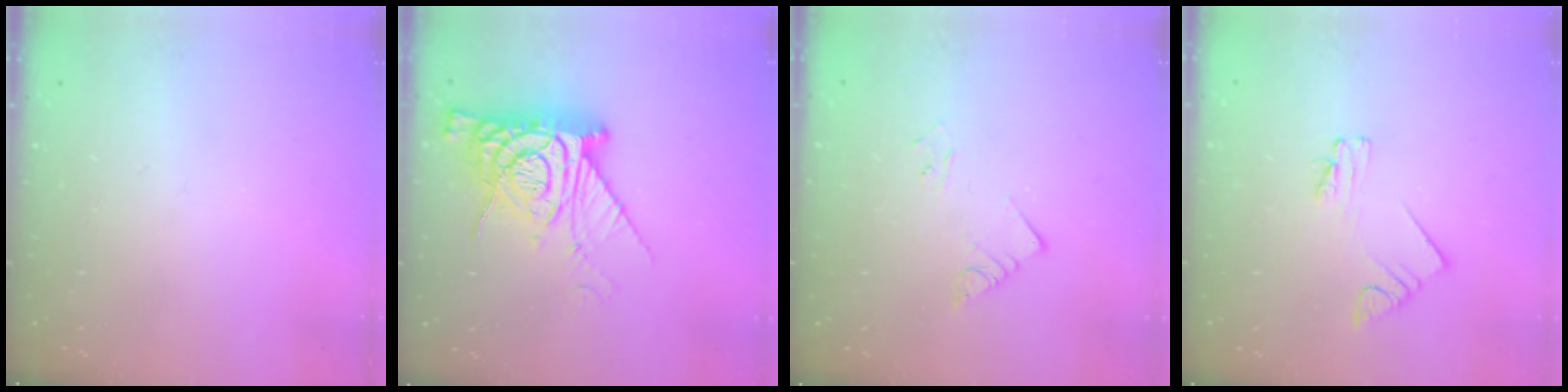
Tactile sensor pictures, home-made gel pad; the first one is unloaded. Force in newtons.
{"total": 13.0, "press": 12.9, "slide": 1.0}
{"total": 3.9, "press": 3.9, "slide": 0.2}
{"total": 1.9, "press": 1.9, "slide": 0.1}